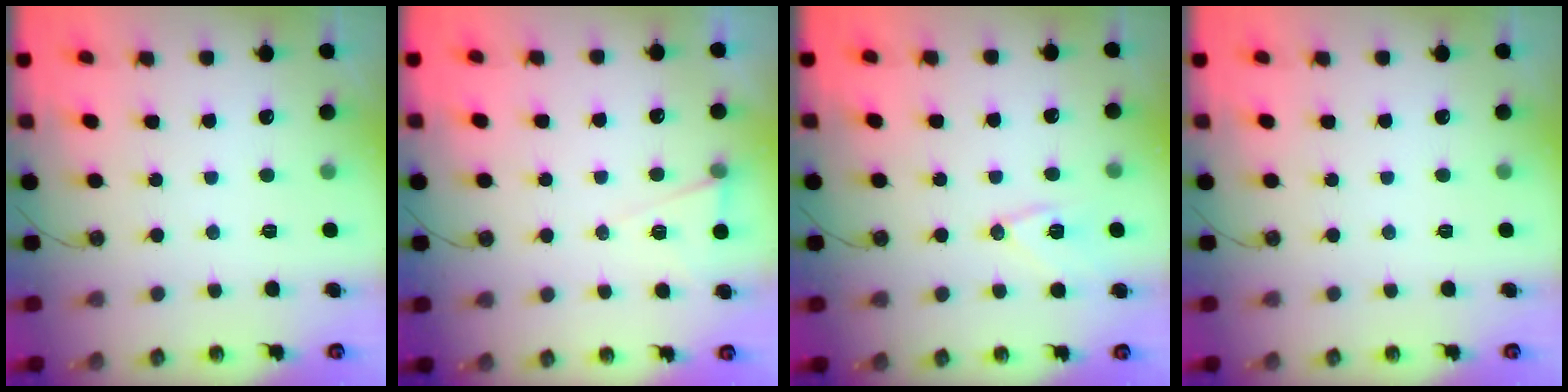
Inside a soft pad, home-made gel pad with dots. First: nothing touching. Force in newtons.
{"total": 6.3, "press": 4.4, "slide": 4.5}
{"total": 10.3, "press": 10.1, "slide": 1.8}
{"total": 0.0}